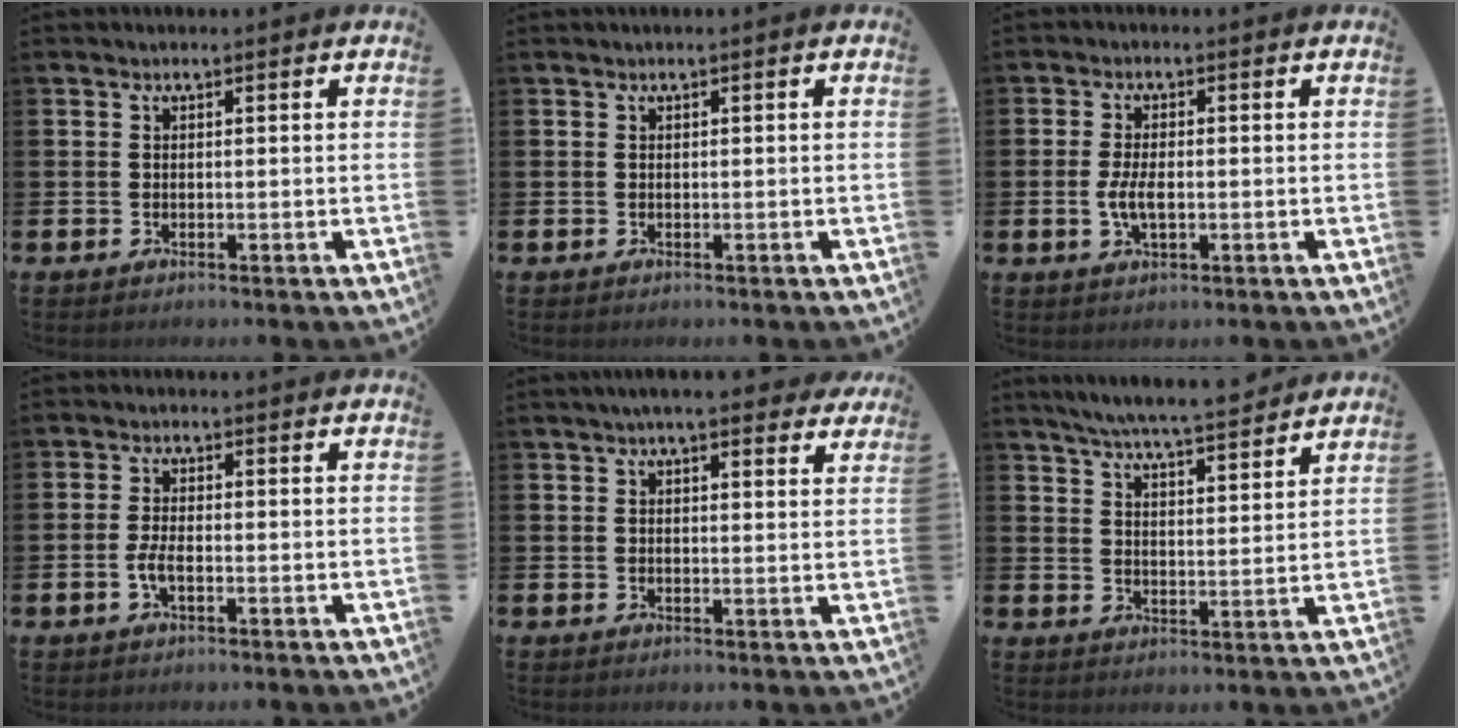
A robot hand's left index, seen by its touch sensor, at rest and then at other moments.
{"total": 0.0}
{"total": 3.6, "force": [-0.4, 1.6, 3.1], "torque": [-0.062, 0.001, -0.010]}
{"total": 2.5, "force": [-0.8, 0.9, 2.2], "torque": [-0.045, -0.001, -0.018]}
{"total": 4.6, "force": [3.9, 0.9, 2.1], "torque": [-0.040, -0.010, 0.069]}
{"total": 6.5, "force": [6.3, -0.1, 1.5], "torque": [-0.042, -0.043, 0.110]}